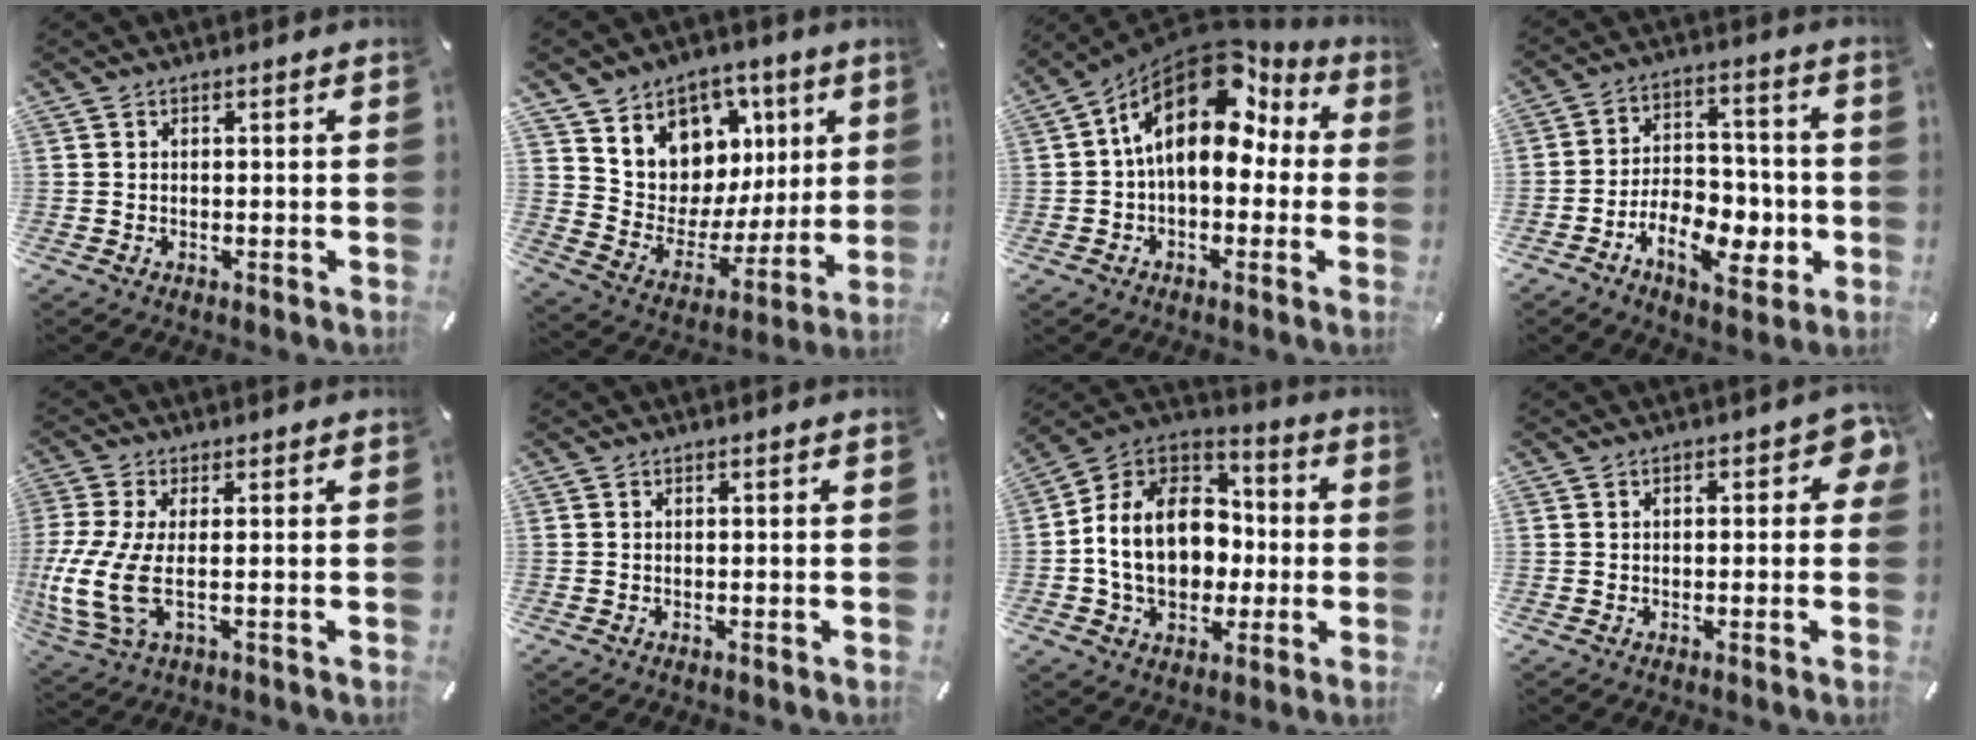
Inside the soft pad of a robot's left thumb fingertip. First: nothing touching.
{"total": 10.4, "force": [4.4, 9.3, 1.2], "torque": [-0.025, -0.061, 0.090]}
{"total": 17.6, "force": [5.8, 10.9, 12.5], "torque": [-0.218, -0.033, 0.095]}
{"total": 13.4, "force": [-5.2, 8.9, 8.6], "torque": [-0.146, 0.022, -0.087]}
{"total": 11.1, "force": [-0.3, 4.5, 10.2], "torque": [-0.230, -0.024, -0.001]}
{"total": 0.0}
{"total": 17.9, "force": [-1.9, 14.3, 10.5], "torque": [-0.216, 0.013, -0.032]}
{"total": 3.8, "force": [0.5, 2.3, 3.0], "torque": [-0.033, 0.003, 0.003]}